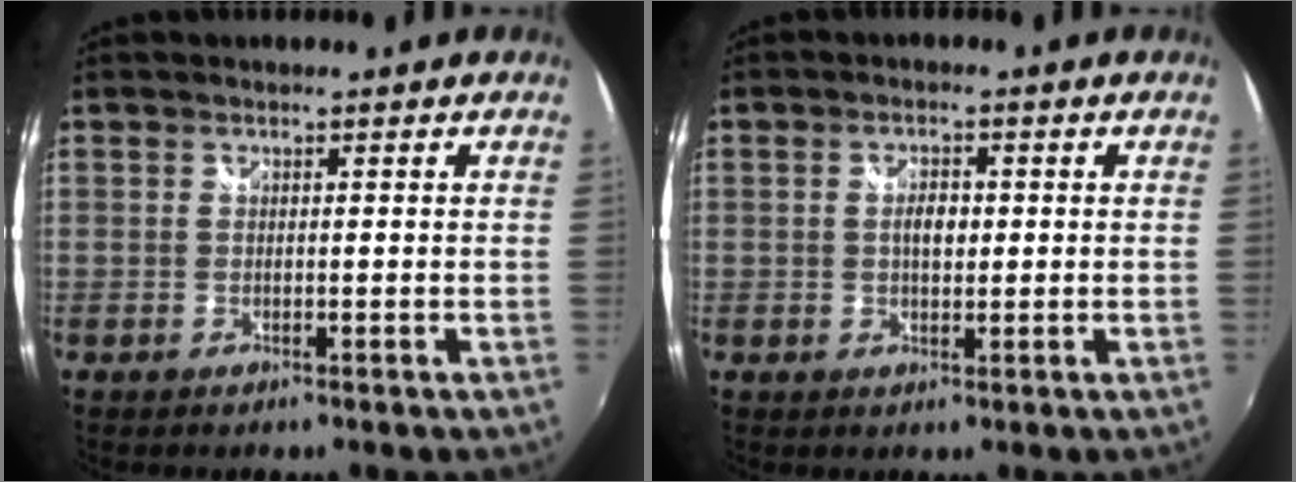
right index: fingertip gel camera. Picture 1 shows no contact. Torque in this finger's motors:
{"motor_torque": [0.46, 0.12, 0.35, 0.07]}